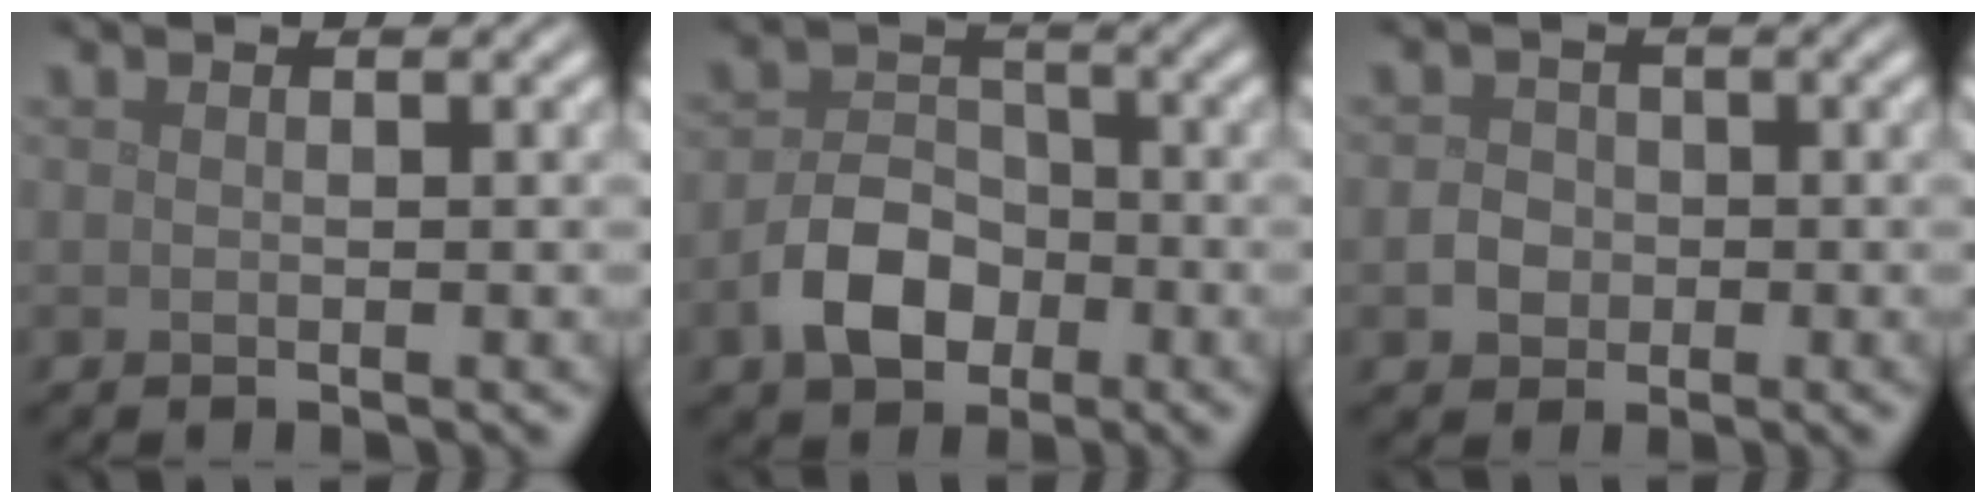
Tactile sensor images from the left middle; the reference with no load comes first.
{"total": 4.9, "force": [-2.2, 3.3, 2.9], "torque": [-0.054, 0.004, -0.044]}
{"total": 1.9, "force": [-0.5, 1.7, 0.7], "torque": [-0.004, 0.000, -0.014]}